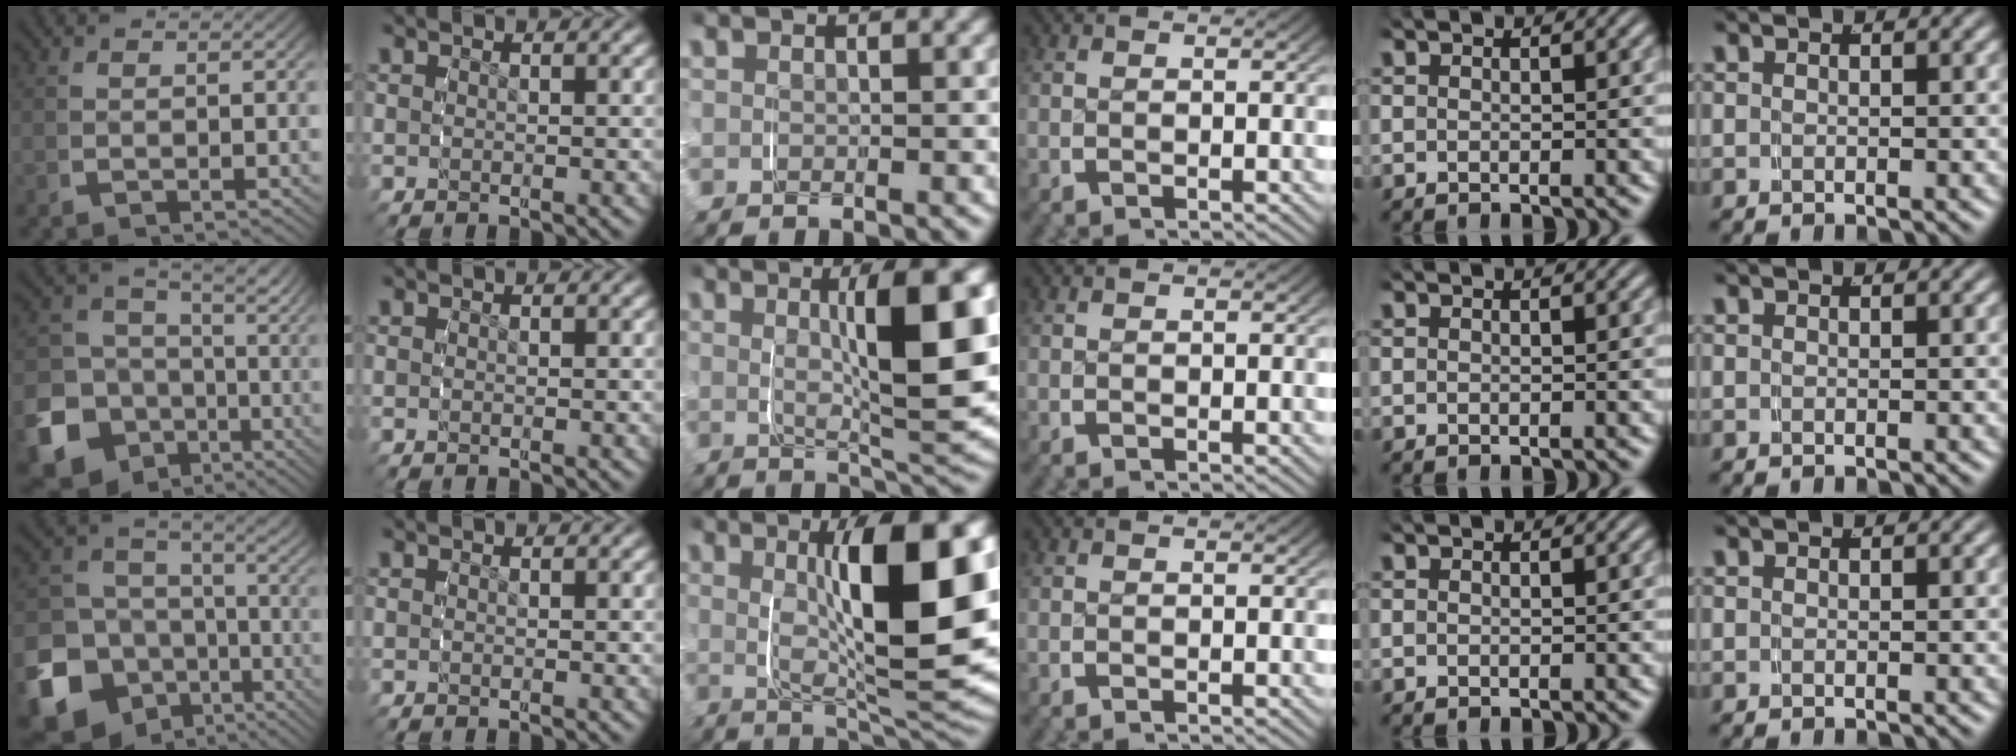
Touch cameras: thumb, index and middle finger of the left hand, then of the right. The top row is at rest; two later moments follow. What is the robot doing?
{"motion": "grasp_and_lifting", "object": "ribbon"}